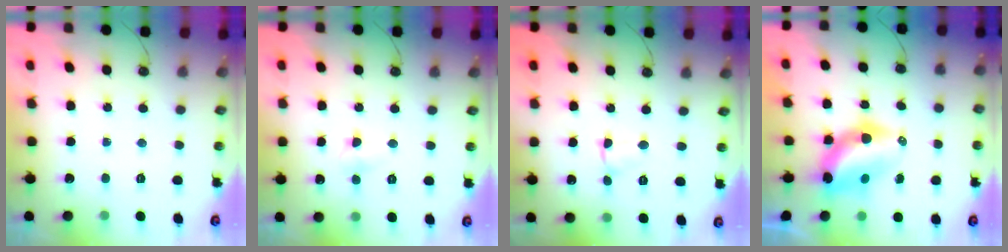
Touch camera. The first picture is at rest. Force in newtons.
{"total": 4.9, "press": 4.8, "slide": 0.8}
{"total": 3.0, "press": 1.2, "slide": 2.7}
{"total": 7.7, "press": 7.7, "slide": 0.5}